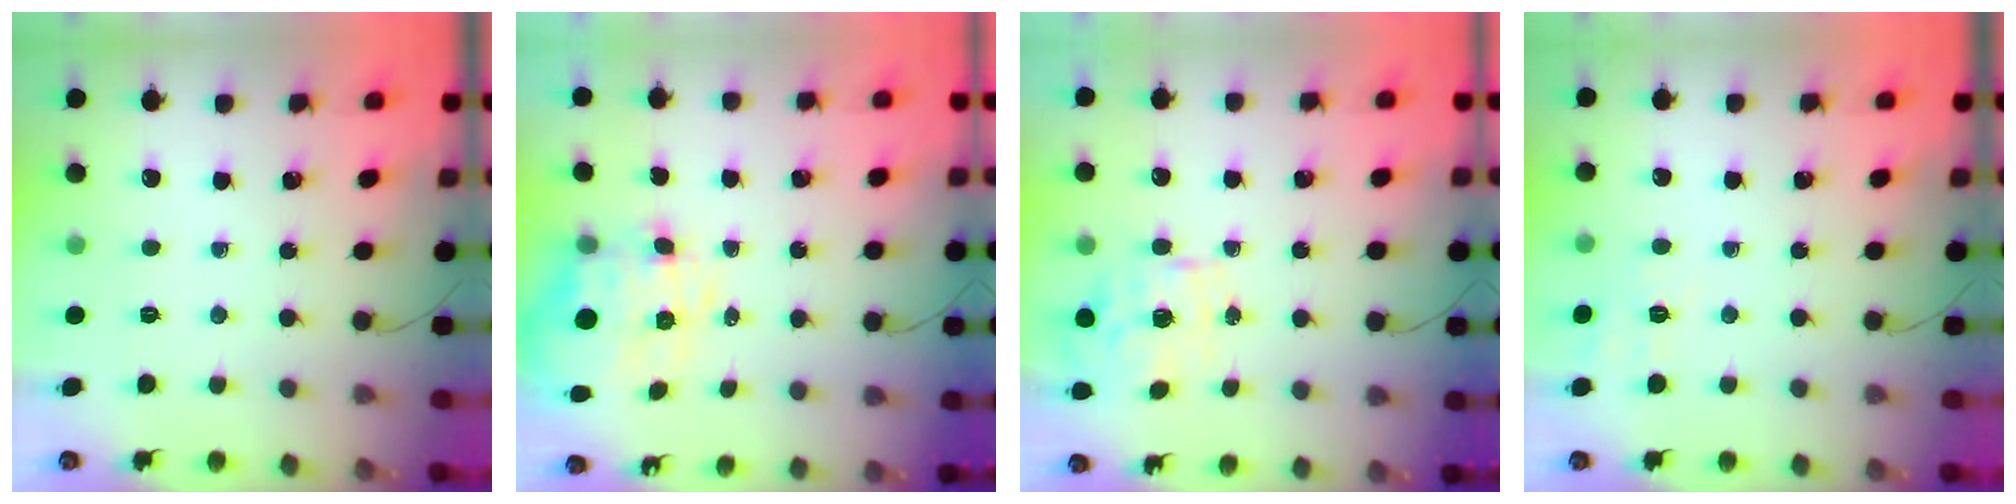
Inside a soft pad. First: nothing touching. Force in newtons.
{"total": 11.1, "press": 11.0, "slide": 1.7}
{"total": 1.6, "press": 1.4, "slide": 0.8}
{"total": 2.5, "press": 1.3, "slide": 2.1}